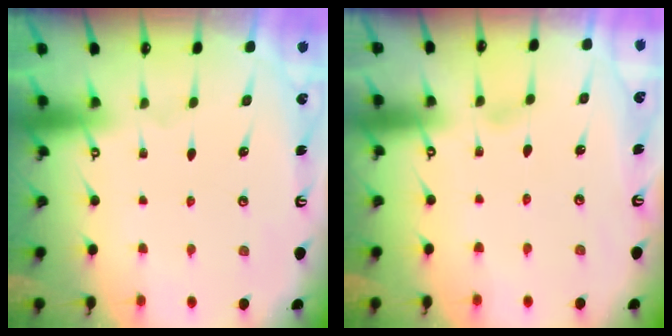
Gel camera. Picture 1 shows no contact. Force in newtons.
{"total": 2.5, "press": 2.5, "slide": 0.4}